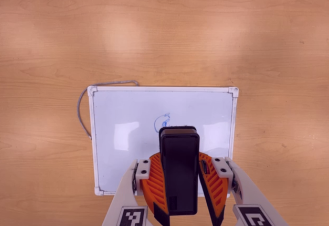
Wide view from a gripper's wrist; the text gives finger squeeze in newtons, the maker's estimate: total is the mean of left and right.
{"total": 11.8, "left": 10.4, "right": 13.3}